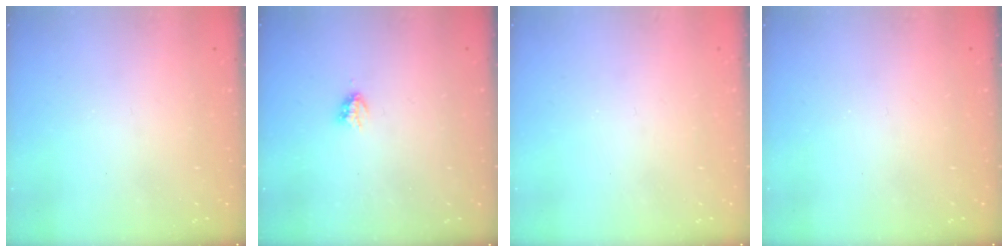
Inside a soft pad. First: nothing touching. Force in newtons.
{"total": 2.9, "press": 2.9, "slide": 0.5}
{"total": 0.5, "press": 0.5, "slide": 0.1}
{"total": 0.0}